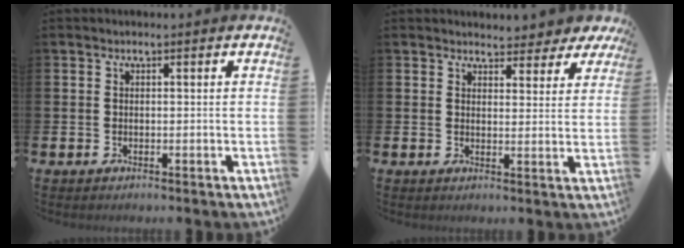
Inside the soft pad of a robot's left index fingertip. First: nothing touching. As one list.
[{"total": 4.1, "force": [3.9, 1.3, 0.3], "torque": [0.003, -0.028, 0.065]}]